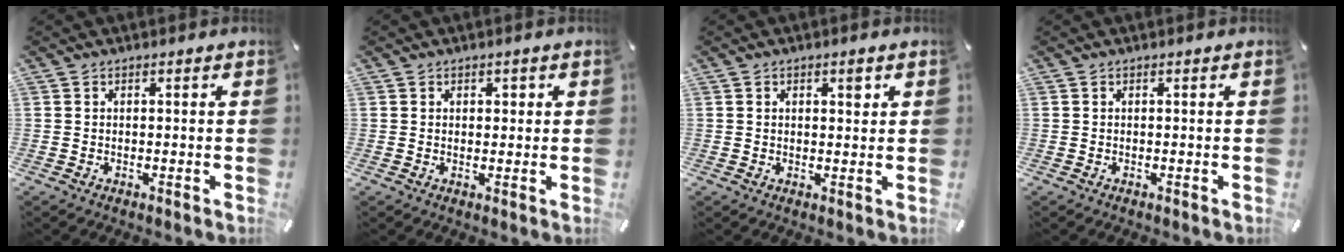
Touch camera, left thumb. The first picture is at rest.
{"total": 1.2, "force": [0.4, 1.0, 0.4], "torque": [-0.001, 0.002, 0.004]}
{"total": 2.4, "force": [1.0, 1.4, 1.7], "torque": [-0.021, -0.002, 0.013]}
{"total": 0.0}